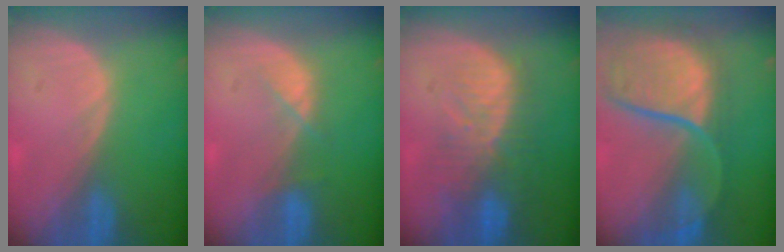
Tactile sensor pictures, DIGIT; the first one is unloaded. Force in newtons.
{"total": 2.4, "press": 2.3, "slide": 0.5}
{"total": 10.2, "press": 8.8, "slide": 5.2}
{"total": 12.0, "press": 9.8, "slide": 6.9}